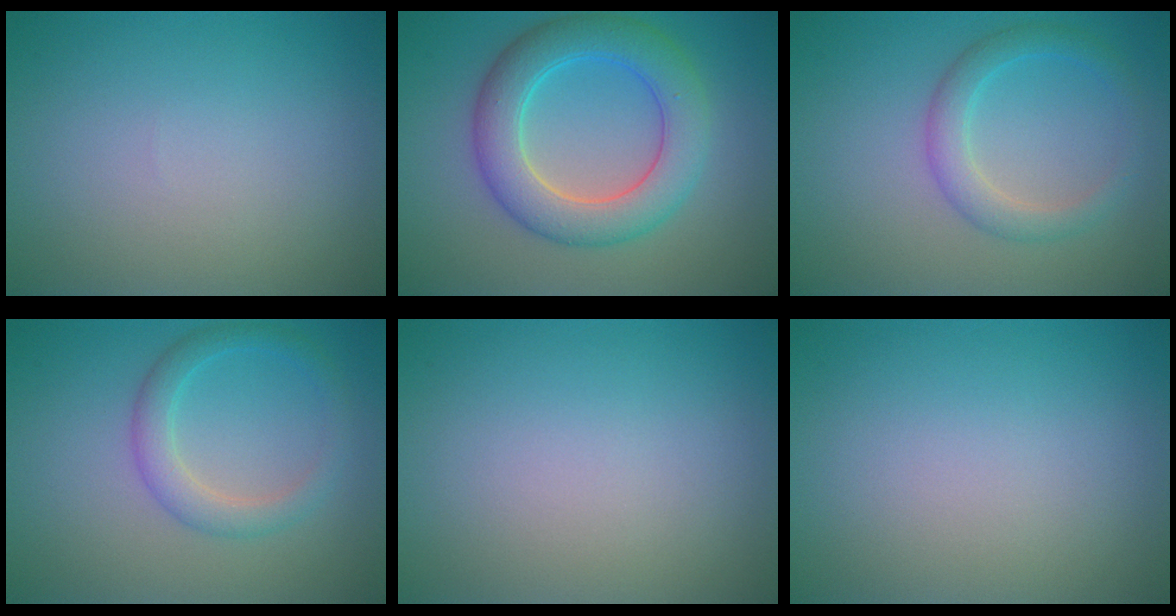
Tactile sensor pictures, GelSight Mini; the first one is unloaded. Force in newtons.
{"total": 6.6, "press": 6.6, "slide": 0.4}
{"total": 2.9, "press": 2.8, "slide": 0.2}
{"total": 2.7, "press": 2.7, "slide": 0.1}
{"total": 0.0}
{"total": 0.0}